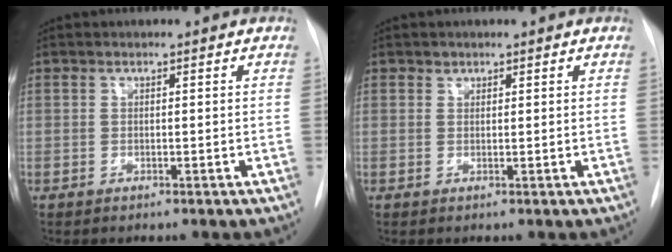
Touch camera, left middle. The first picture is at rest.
{"total": 0.7, "force": [0.6, 0.3, -0.1], "torque": [0.005, -0.004, 0.007]}